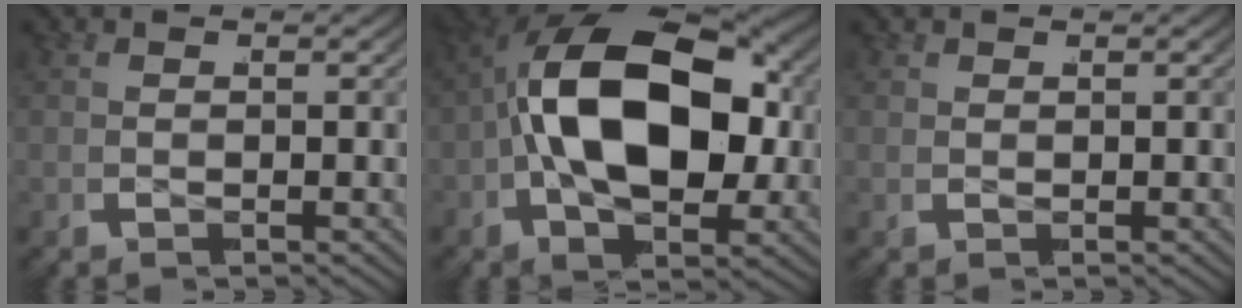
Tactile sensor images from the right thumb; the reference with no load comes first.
{"total": 17.9, "force": [-0.2, 10.5, 14.4], "torque": [-0.285, -0.016, -0.002]}
{"total": 0.5, "force": [0.3, 0.4, 0.0], "torque": [0.002, -0.005, 0.010]}